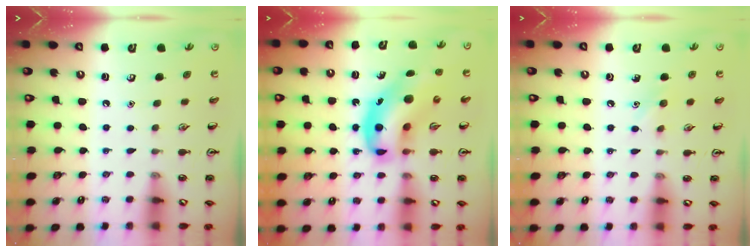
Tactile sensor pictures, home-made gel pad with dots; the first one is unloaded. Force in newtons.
{"total": 14.3, "press": 13.8, "slide": 3.8}
{"total": 5.6, "press": 5.3, "slide": 1.8}